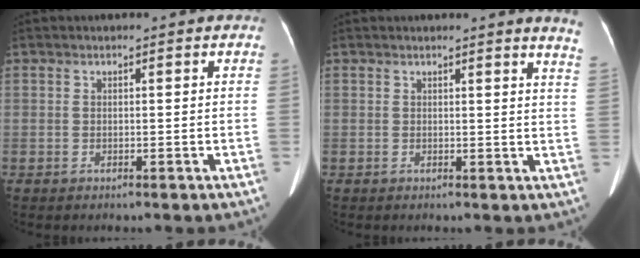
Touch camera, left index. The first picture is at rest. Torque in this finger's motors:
{"motor_torque": [-0.06, -0.80, 0.05, 0.05]}